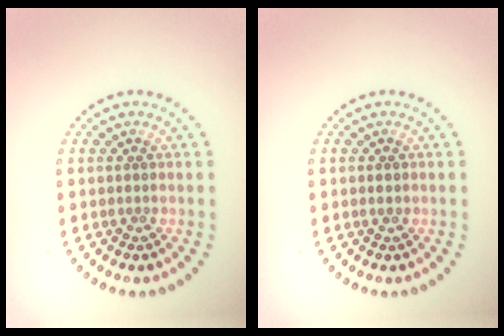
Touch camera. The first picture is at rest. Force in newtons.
{"total": 0.9, "press": 0.9, "slide": 0.1}